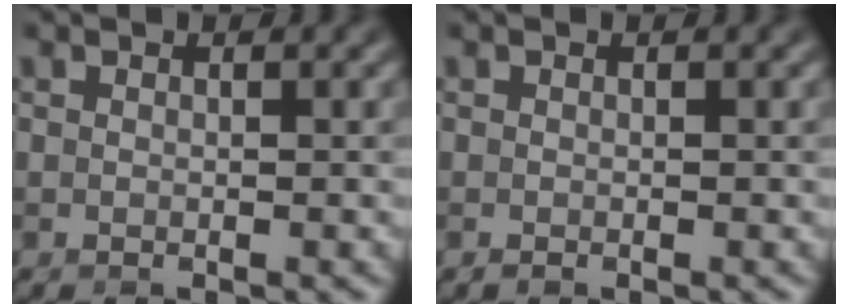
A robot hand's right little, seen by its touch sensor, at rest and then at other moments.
{"total": 0.0}